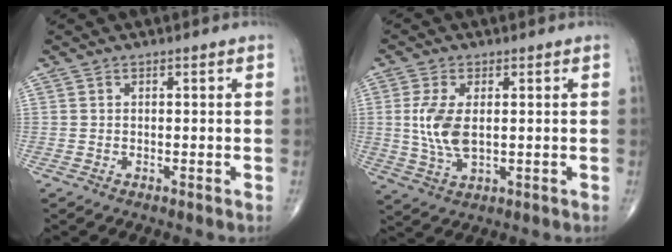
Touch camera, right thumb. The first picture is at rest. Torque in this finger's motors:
{"motor_torque": [0.20, 0.20, 0.70, 0.39, 0.14]}